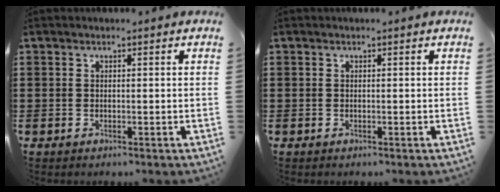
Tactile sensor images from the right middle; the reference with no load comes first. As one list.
[{"total": 0.0}]